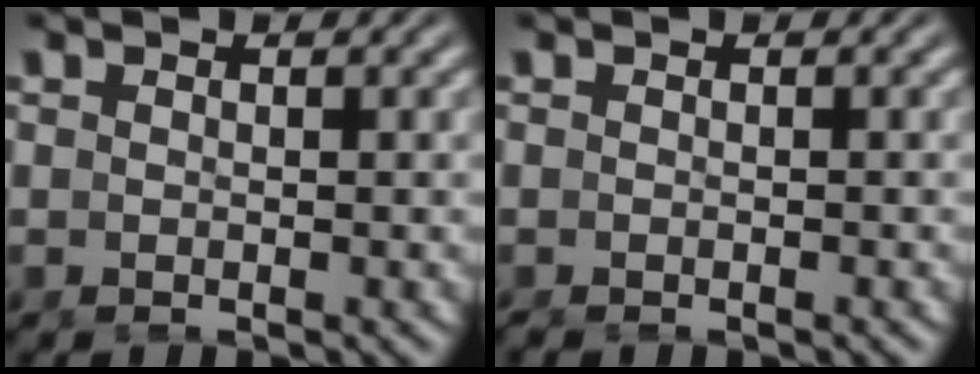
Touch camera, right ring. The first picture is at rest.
{"total": 0.6, "force": [-0.5, -0.2, 0.0], "torque": [-0.001, -0.008, -0.006]}